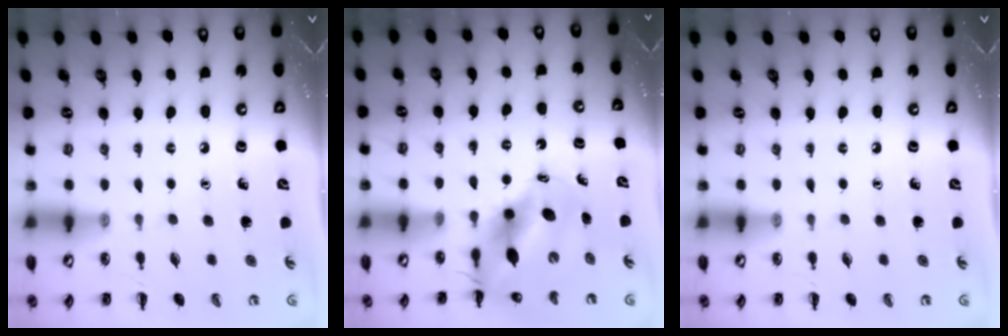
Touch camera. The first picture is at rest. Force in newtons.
{"total": 10.9, "press": 10.5, "slide": 2.7}
{"total": 0.0}